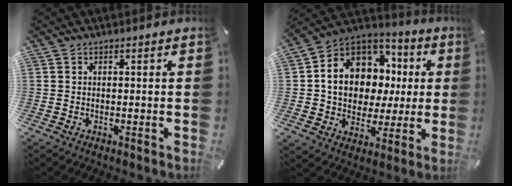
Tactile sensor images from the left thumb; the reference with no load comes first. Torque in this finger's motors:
{"motor_torque": [1.75, 2.96, 1.28, 0.24, 0.19]}